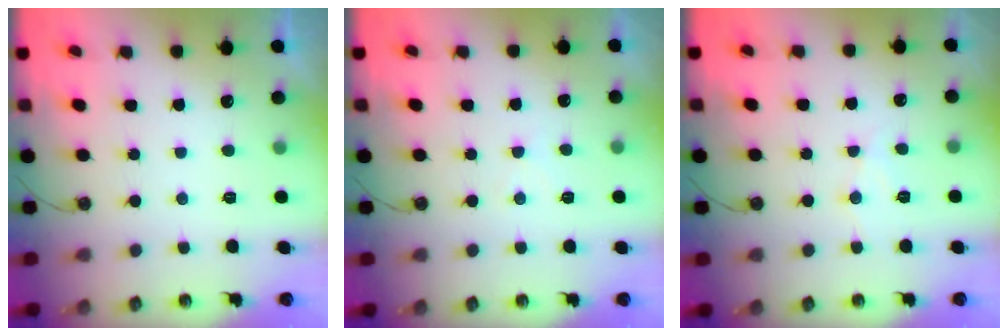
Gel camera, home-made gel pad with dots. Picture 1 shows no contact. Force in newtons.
{"total": 3.2, "press": 3.2, "slide": 0.5}
{"total": 7.6, "press": 7.5, "slide": 0.8}